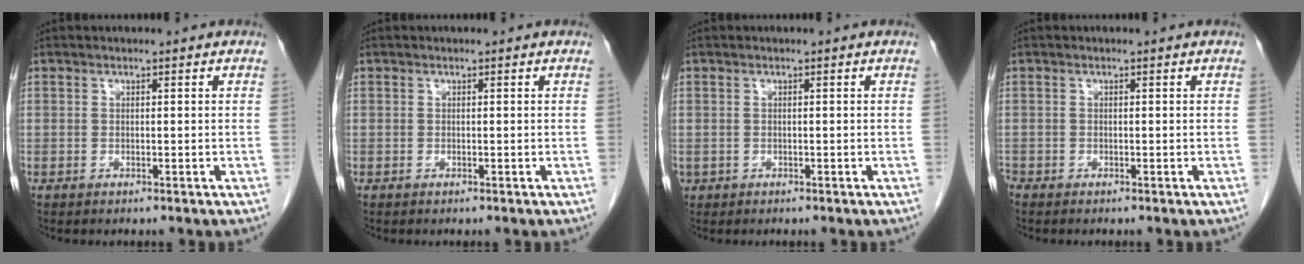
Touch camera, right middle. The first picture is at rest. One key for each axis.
{"total": 0.0}
{"total": 0.6, "fx": -0.2, "fy": 0.6, "fz": 0.1, "tx": -0.005, "ty": 0.003, "tz": 0.001}
{"total": 0.5, "fx": -0.5, "fy": 0.2, "fz": 0.1, "tx": -0.006, "ty": -0.002, "tz": -0.012}